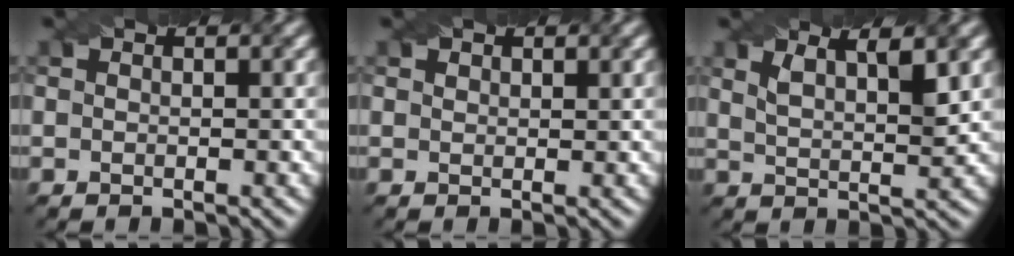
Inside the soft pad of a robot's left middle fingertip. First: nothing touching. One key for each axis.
{"total": 1.1, "fx": 0.8, "fy": 0.6, "fz": 0.3, "tx": -0.006, "ty": -0.006, "tz": 0.012}
{"total": 4.1, "fx": 2.3, "fy": 1.4, "fz": 3.0, "tx": -0.036, "ty": 0.009, "tz": 0.030}